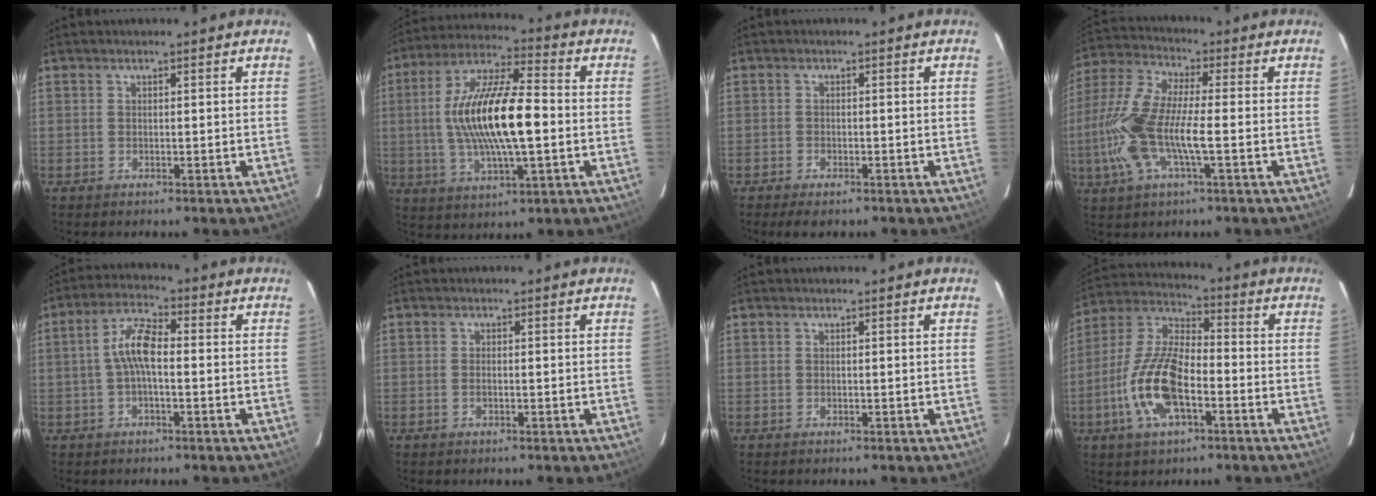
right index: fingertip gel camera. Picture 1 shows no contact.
{"total": 17.5, "force": [-0.7, 5.1, 16.8], "torque": [-0.324, 0.007, -0.015]}
{"total": 3.2, "force": [-2.6, 1.2, 1.5], "torque": [-0.042, -0.011, -0.044]}
{"total": 14.9, "force": [-2.8, 3.7, 14.1], "torque": [-0.303, -0.001, -0.060]}
{"total": 6.5, "force": [-0.5, 2.2, 6.1], "torque": [-0.127, 0.020, -0.012]}
{"total": 0.9, "force": [-0.3, 0.5, 0.7], "torque": [-0.017, 0.000, -0.007]}
{"total": 0.0}
{"total": 14.7, "force": [-5.0, 6.1, 12.4], "torque": [-0.265, -0.001, -0.099]}